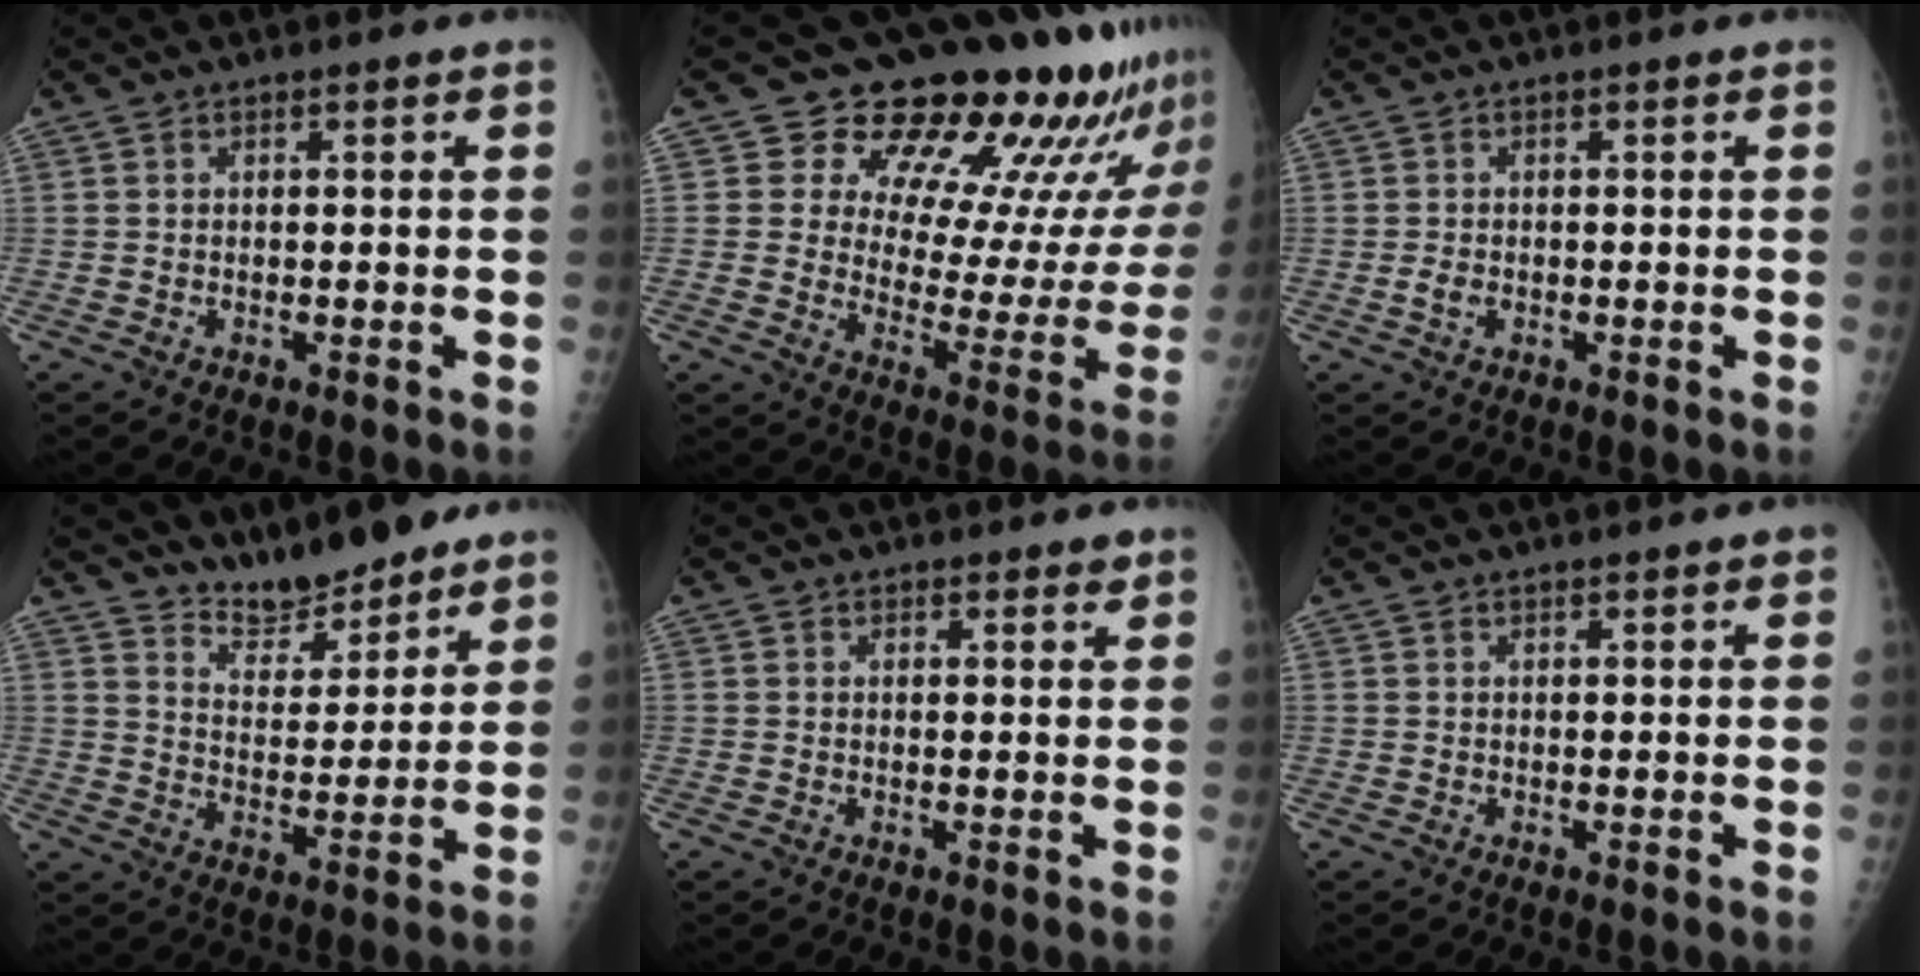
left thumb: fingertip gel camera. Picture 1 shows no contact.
{"total": 23.2, "force": [19.1, 8.4, 10.1], "torque": [-0.091, -0.136, 0.247]}
{"total": 1.7, "force": [-0.5, 1.2, 1.2], "torque": [-0.021, 0.001, -0.009]}
{"total": 10.0, "force": [8.7, 3.1, 3.7], "torque": [-0.034, -0.061, 0.153]}
{"total": 1.5, "force": [1.2, 0.8, 0.6], "torque": [0.006, -0.007, 0.012]}
{"total": 1.5, "force": [1.0, 0.3, 1.1], "torque": [-0.014, 0.000, 0.012]}